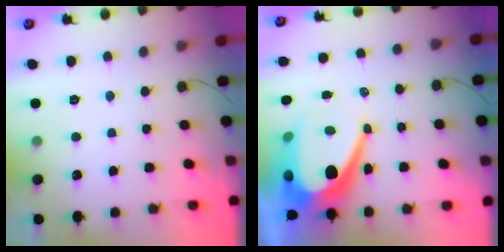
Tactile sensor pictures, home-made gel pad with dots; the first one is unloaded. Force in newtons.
{"total": 16.5, "press": 16.4, "slide": 1.5}